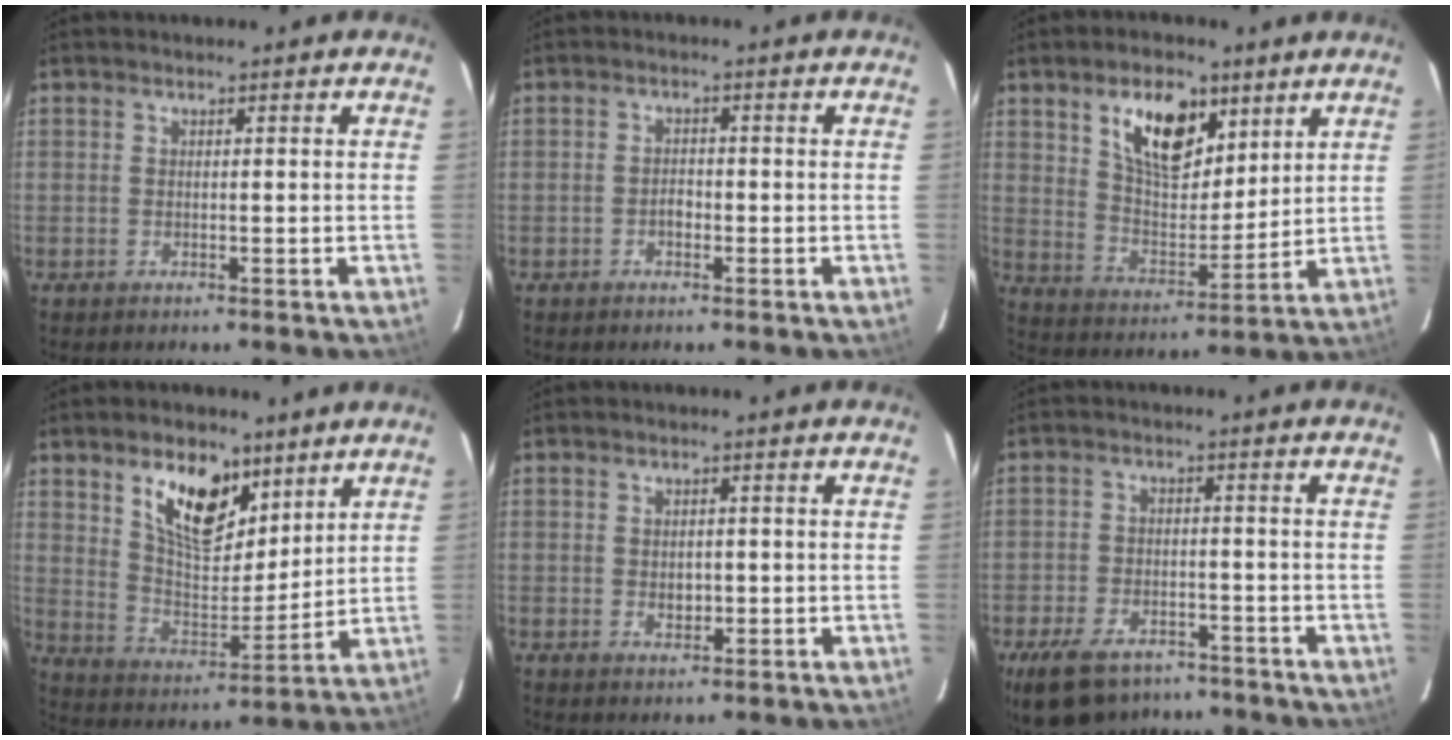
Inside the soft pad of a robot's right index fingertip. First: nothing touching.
{"total": 1.7, "force": [-0.8, 1.1, 0.9], "torque": [-0.016, 0.006, -0.014]}
{"total": 13.5, "force": [7.2, 7.0, 9.0], "torque": [-0.146, 0.008, 0.133]}
{"total": 13.8, "force": [7.9, 7.1, 8.8], "torque": [-0.145, 0.001, 0.147]}
{"total": 3.1, "force": [-0.3, 2.3, 2.0], "torque": [-0.031, 0.001, -0.001]}
{"total": 13.2, "force": [-9.5, 6.8, 6.2], "torque": [-0.151, -0.008, -0.148]}